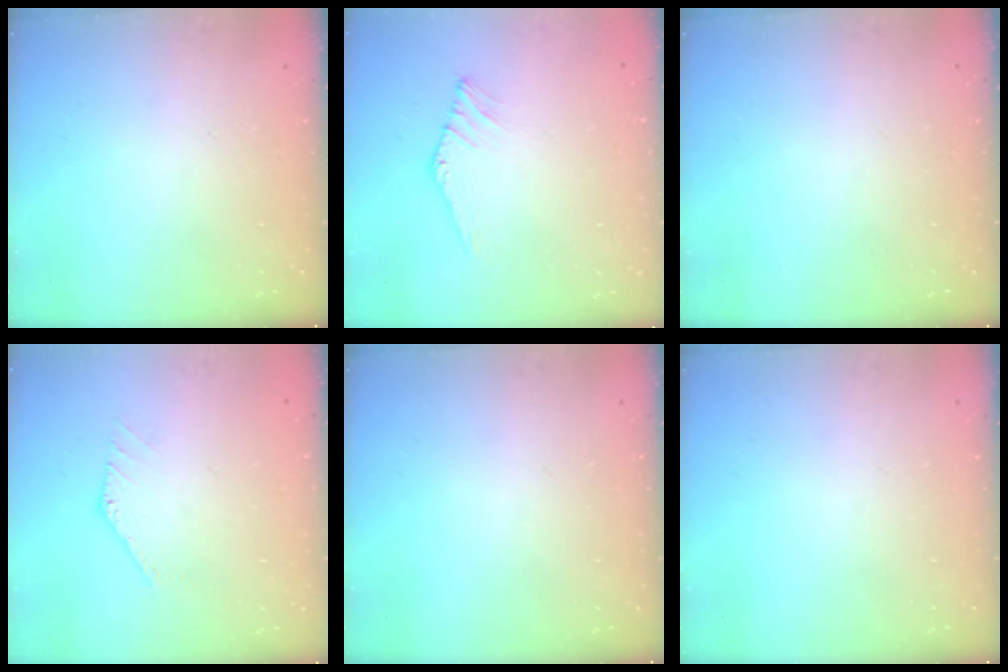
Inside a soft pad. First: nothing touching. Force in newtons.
{"total": 0.0}
{"total": 0.0}
{"total": 0.5, "press": 0.5, "slide": 0.2}
{"total": 0.0}
{"total": 0.0}